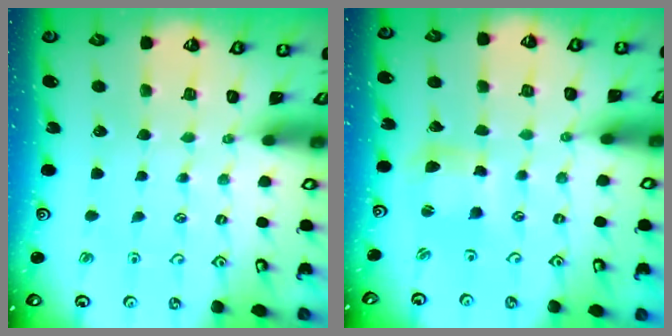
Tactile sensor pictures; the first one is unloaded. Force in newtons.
{"total": 4.7, "press": 4.6, "slide": 0.7}